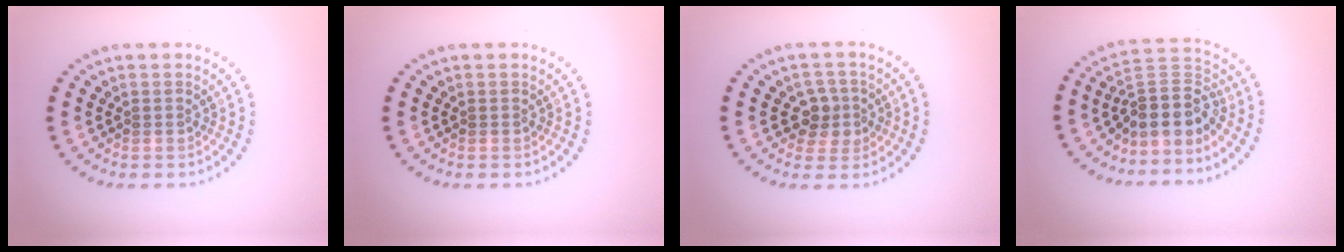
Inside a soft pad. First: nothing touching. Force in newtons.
{"total": 0.0}
{"total": 2.6, "press": 2.4, "slide": 1.1}
{"total": 4.4, "press": 3.4, "slide": 2.8}